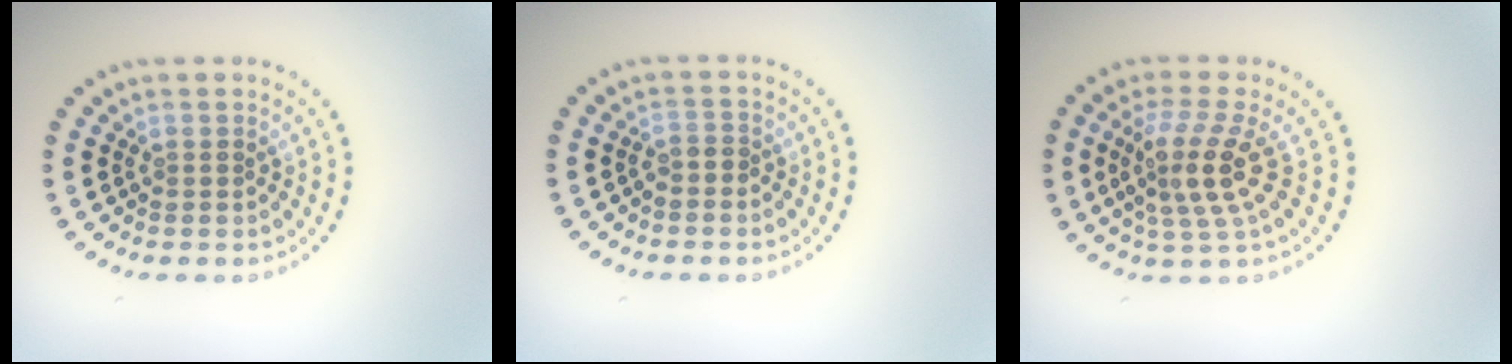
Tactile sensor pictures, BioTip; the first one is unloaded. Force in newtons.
{"total": 0.8, "press": 0.5, "slide": 0.6}
{"total": 4.1, "press": 3.1, "slide": 2.6}